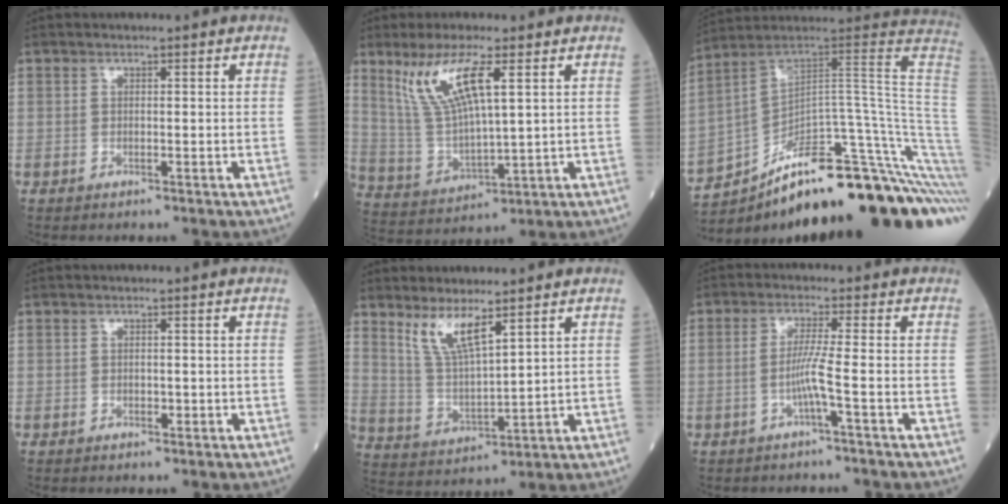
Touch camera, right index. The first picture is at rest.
{"total": 10.9, "force": [5.2, 1.7, 9.4], "torque": [-0.205, -0.002, 0.111]}
{"total": 28.7, "force": [-18.2, 3.8, 21.8], "torque": [-0.179, 0.045, -0.259]}
{"total": 0.7, "force": [-0.2, 0.4, 0.5], "torque": [-0.010, 0.000, -0.004]}
{"total": 7.0, "force": [4.8, 1.0, 4.9], "torque": [-0.106, -0.013, 0.103]}
{"total": 3.6, "force": [-1.4, -1.0, 3.2], "torque": [-0.068, 0.000, -0.028]}